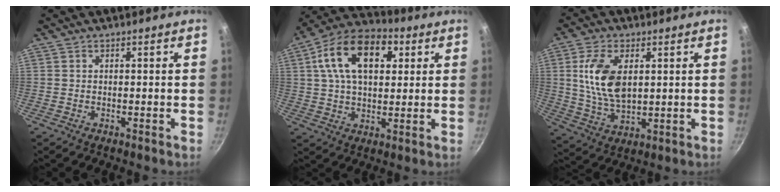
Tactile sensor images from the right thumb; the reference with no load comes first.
{"total": 17.3, "force": [5.3, 10.7, 12.6], "torque": [-0.193, 0.009, 0.076]}
{"total": 12.2, "force": [2.6, 6.8, 9.7], "torque": [-0.177, -0.013, 0.055]}